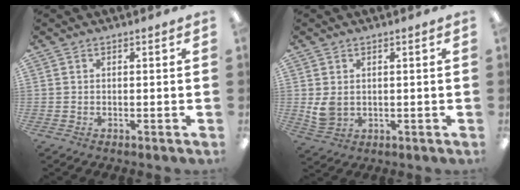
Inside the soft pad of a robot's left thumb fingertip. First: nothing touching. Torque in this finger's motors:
{"motor_torque": [0.46, 0.66, 0.27, -0.41, 0.02]}